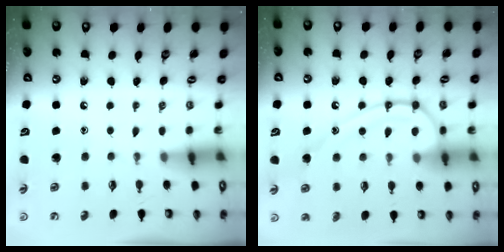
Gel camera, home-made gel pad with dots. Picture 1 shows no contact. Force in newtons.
{"total": 14.6, "press": 14.5, "slide": 1.5}